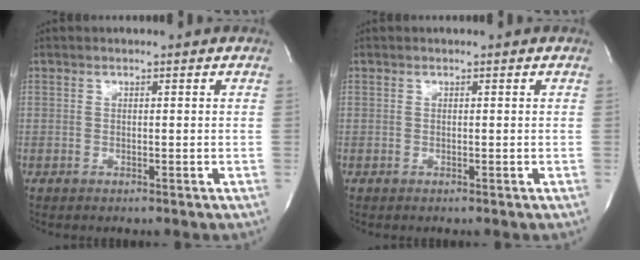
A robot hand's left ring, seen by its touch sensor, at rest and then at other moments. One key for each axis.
{"total": 0.0}